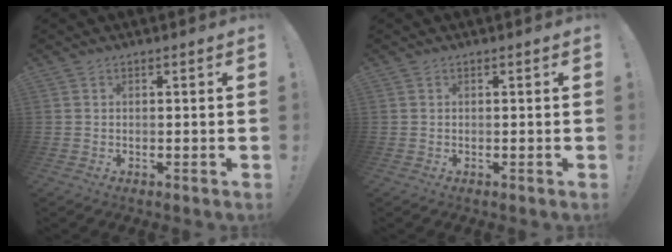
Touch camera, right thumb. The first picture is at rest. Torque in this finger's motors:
{"motor_torque": [0.00, 0.00, -0.08, 0.06, 0.00]}